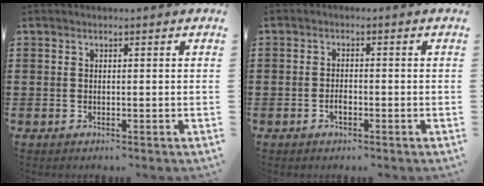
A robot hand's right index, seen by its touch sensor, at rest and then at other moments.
{"total": 1.8, "force": [-0.9, 0.6, 1.4], "torque": [-0.028, -0.002, -0.015]}